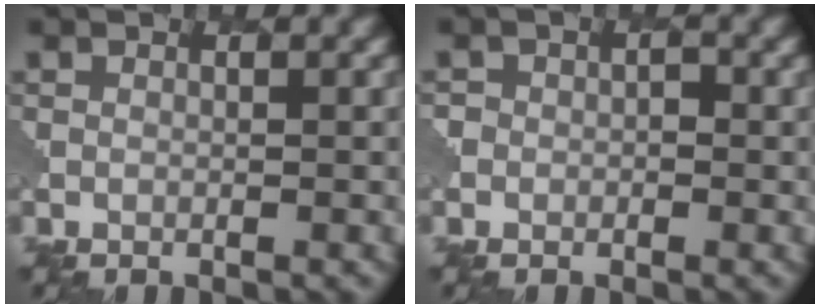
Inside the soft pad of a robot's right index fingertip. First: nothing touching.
{"total": 1.4, "force": [-0.4, 1.4, 0.1], "torque": [0.011, 0.004, -0.011]}